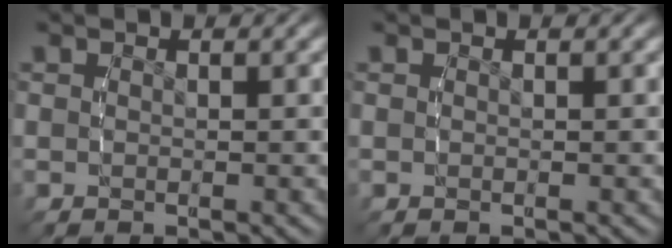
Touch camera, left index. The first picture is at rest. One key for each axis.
{"total": 0.0}